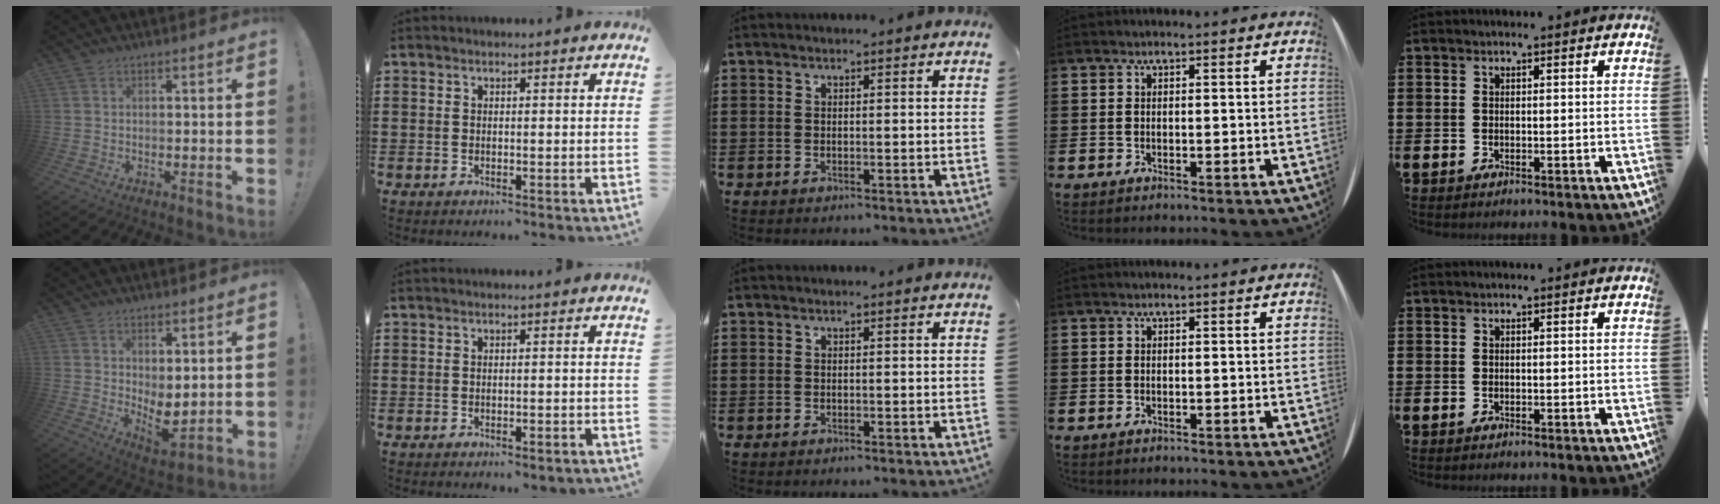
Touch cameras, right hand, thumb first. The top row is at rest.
{"thumb": {"total": 5.7, "force": [1.9, 2.8, 4.6], "torque": [-0.045, -0.032, 0.044]}, "index": {"total": 0.8, "force": [-0.7, 0.1, 0.4], "torque": [-0.011, -0.004, -0.013]}}